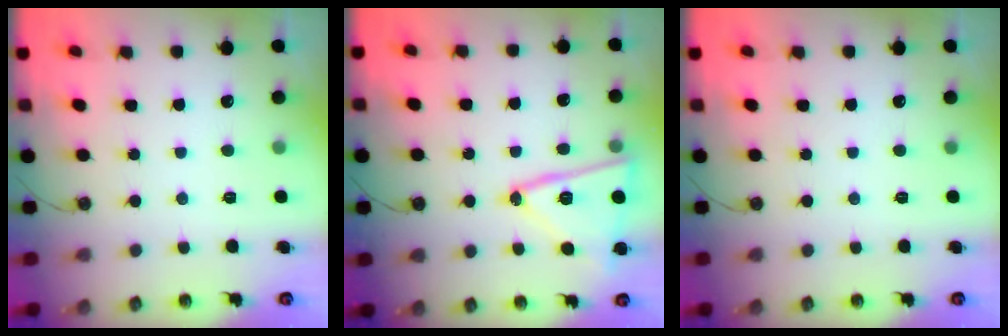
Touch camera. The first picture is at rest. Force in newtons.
{"total": 15.9, "press": 15.9, "slide": 0.7}
{"total": 0.0}